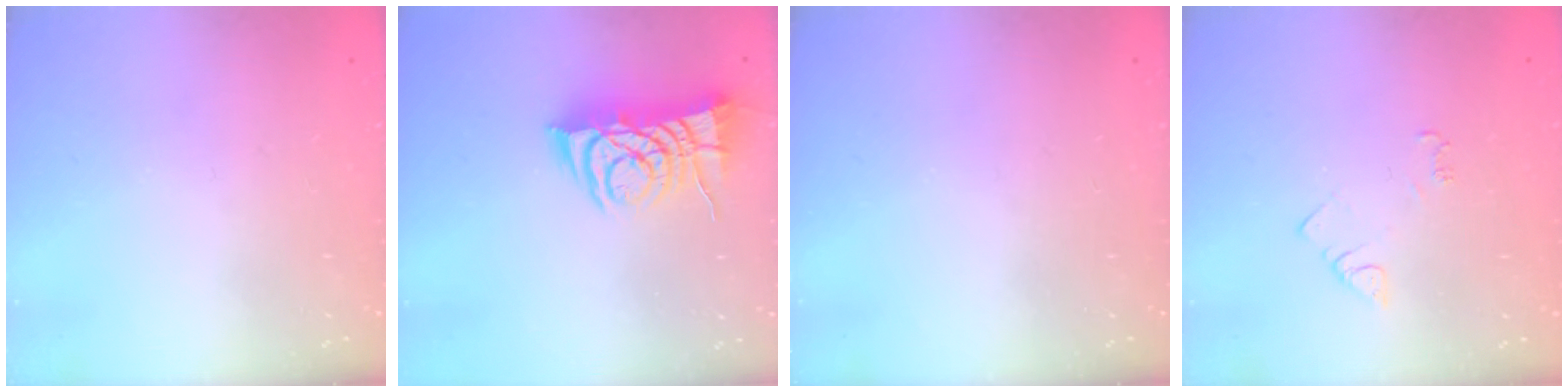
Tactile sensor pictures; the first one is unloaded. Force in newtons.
{"total": 9.2, "press": 9.1, "slide": 1.1}
{"total": 0.0}
{"total": 3.8, "press": 3.7, "slide": 0.5}